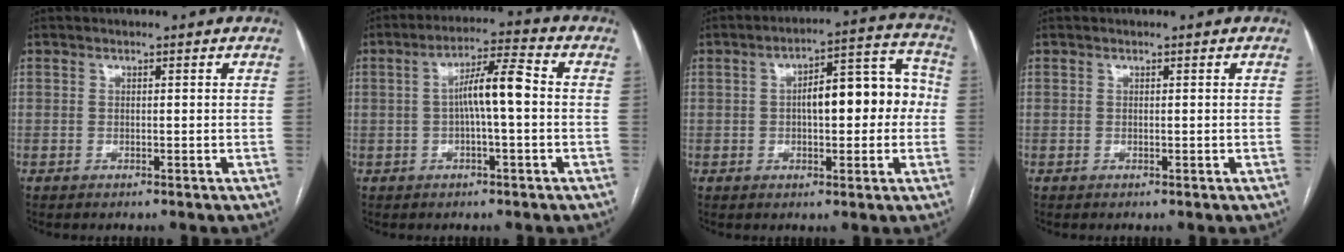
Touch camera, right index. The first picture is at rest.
{"total": 7.2, "force": [-0.2, 0.7, 7.2], "torque": [-0.128, 0.020, -0.005]}
{"total": 11.3, "force": [0.0, 4.1, 10.6], "torque": [-0.145, 0.047, 0.003]}
{"total": 0.0}